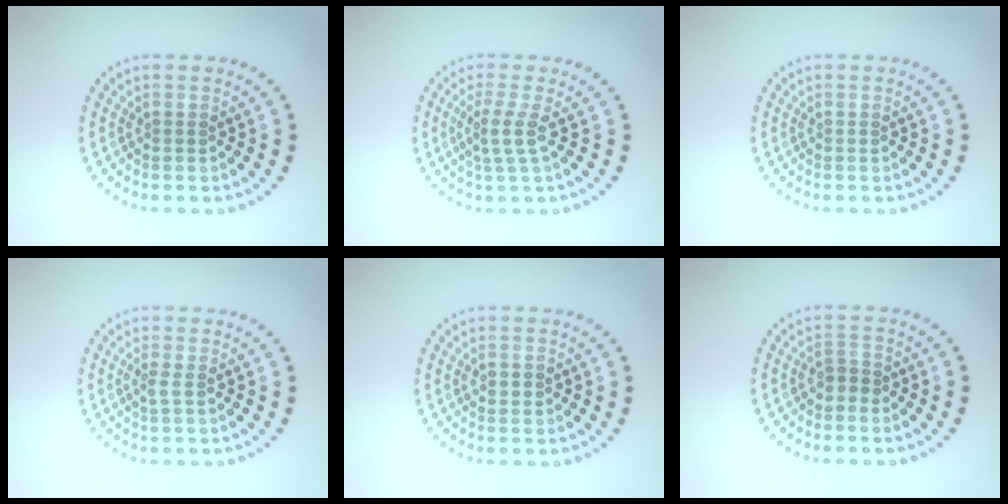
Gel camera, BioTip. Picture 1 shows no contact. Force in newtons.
{"total": 2.2, "press": 1.7, "slide": 1.4}
{"total": 0.0}
{"total": 0.9, "press": 0.7, "slide": 0.6}
{"total": 1.2, "press": 1.2, "slide": 0.2}
{"total": 1.3, "press": 1.0, "slide": 0.9}